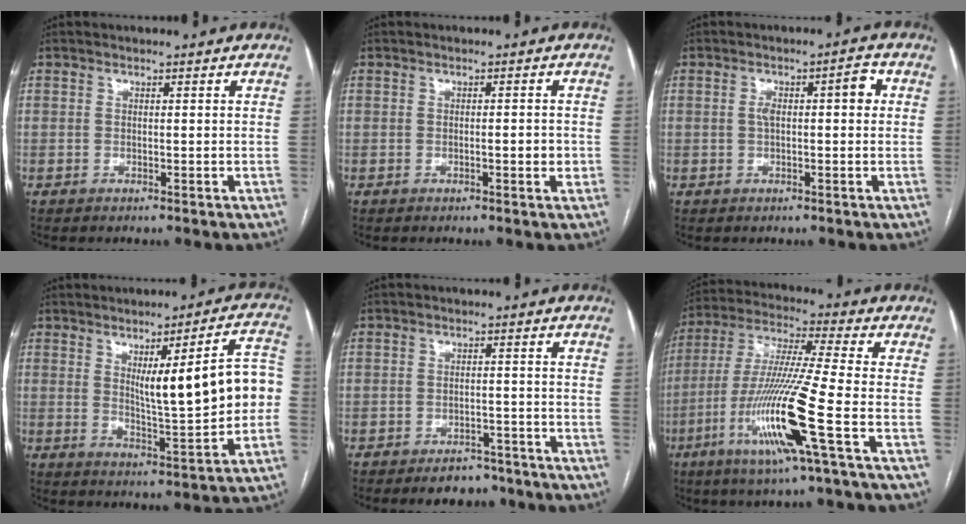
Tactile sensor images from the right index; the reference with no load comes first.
{"total": 1.9, "force": [-0.3, 0.6, 1.8], "torque": [-0.027, 0.001, -0.003]}
{"total": 4.5, "force": [0.7, 1.5, 4.2], "torque": [-0.070, 0.024, 0.011]}
{"total": 14.1, "force": [1.3, 1.9, 13.9], "torque": [-0.190, 0.016, 0.025]}
{"total": 4.8, "force": [-3.9, 2.5, 1.5], "torque": [-0.013, 0.007, -0.053]}
{"total": 16.2, "force": [-5.8, -1.1, 15.0], "torque": [-0.309, -0.021, -0.115]}